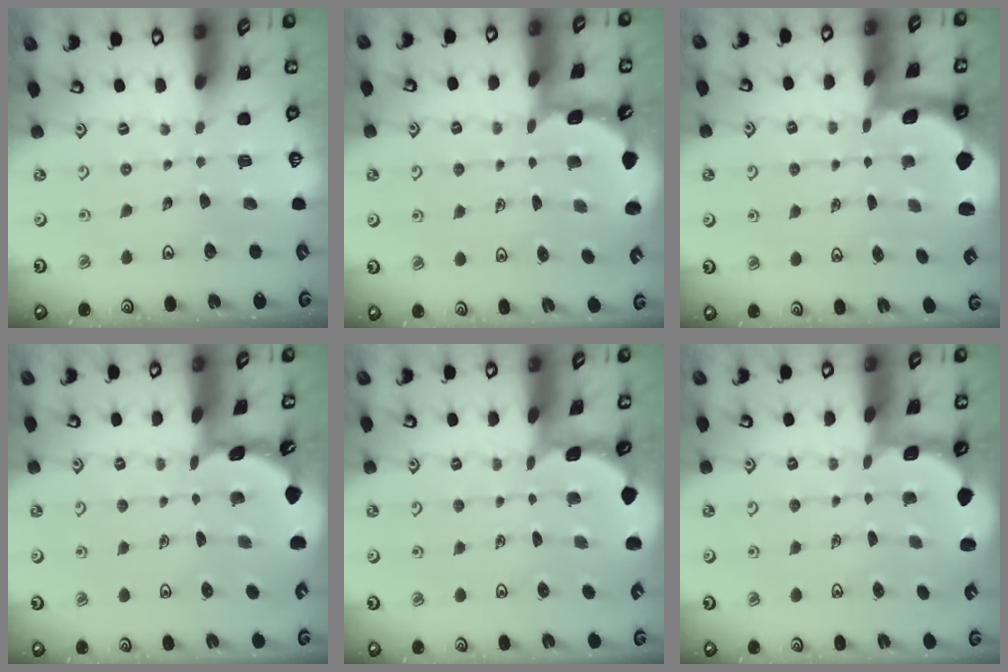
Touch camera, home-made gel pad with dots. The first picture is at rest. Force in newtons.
{"total": 2.3, "press": 2.1, "slide": 0.9}
{"total": 1.0, "press": 0.9, "slide": 0.2}
{"total": 1.6, "press": 1.6, "slide": 0.1}
{"total": 1.1, "press": 1.1, "slide": 0.3}
{"total": 2.8, "press": 2.3, "slide": 1.7}